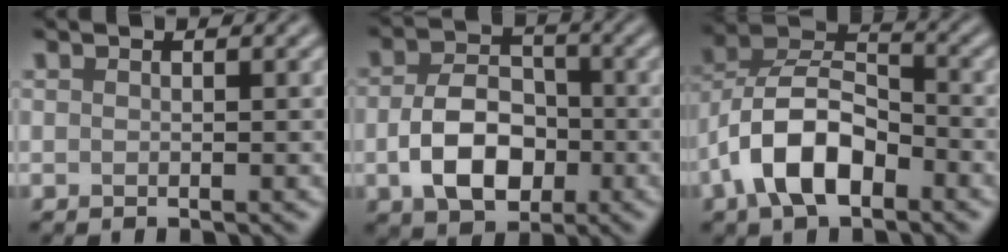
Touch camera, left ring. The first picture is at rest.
{"total": 6.4, "force": [-1.5, 4.3, 4.5], "torque": [-0.087, -0.003, -0.029]}
{"total": 8.1, "force": [-3.7, 4.3, 5.8], "torque": [-0.110, 0.011, -0.079]}